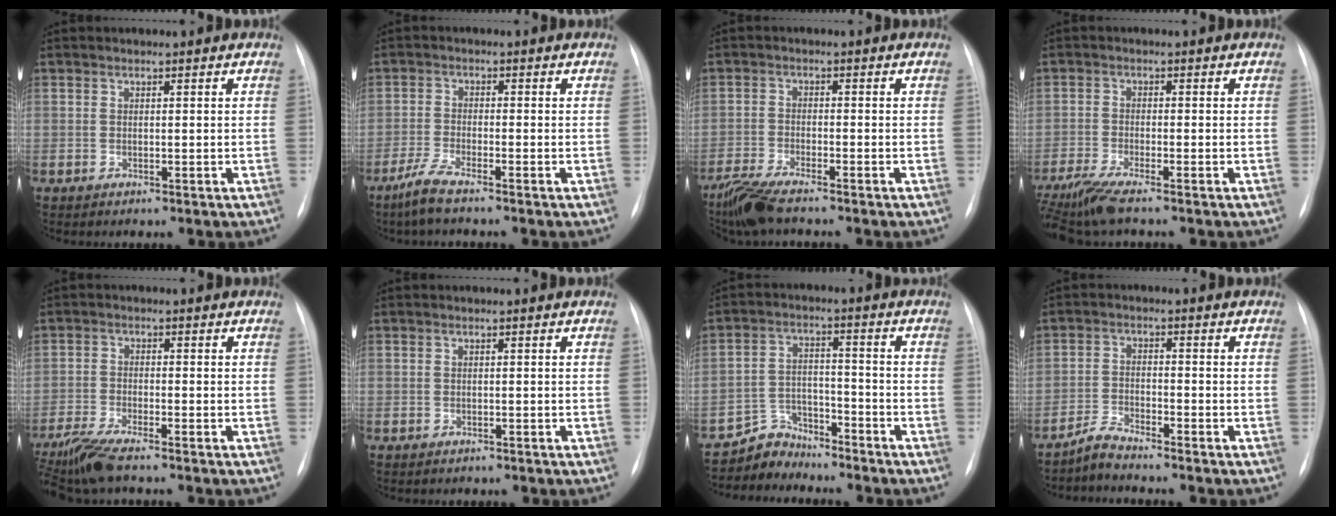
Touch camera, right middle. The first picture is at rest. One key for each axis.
{"total": 3.9, "fx": -3.1, "fy": 0.1, "fz": 2.3, "tx": -0.061, "ty": -0.009, "tz": -0.069}
{"total": 6.5, "fx": -5.5, "fy": 0.6, "fz": 3.5, "tx": -0.073, "ty": -0.022, "tz": -0.104}
{"total": 6.9, "fx": -5.6, "fy": -0.1, "fz": 4.1, "tx": -0.080, "ty": -0.020, "tz": -0.101}
{"total": 7.3, "fx": -6.1, "fy": 0.3, "fz": 4.1, "tx": -0.084, "ty": -0.021, "tz": -0.111}
{"total": 0.7, "fx": -0.5, "fy": 0.4, "fz": 0.0, "tx": -0.009, "ty": 0.000, "tz": -0.006}
{"total": 5.8, "fx": -5.3, "fy": 2.0, "fz": -1.3, "tx": 0.029, "ty": 0.017, "tz": -0.099}
{"total": 3.1, "fx": -3.1, "fy": -0.1, "fz": 0.4, "tx": -0.013, "ty": -0.014, "tz": -0.064}